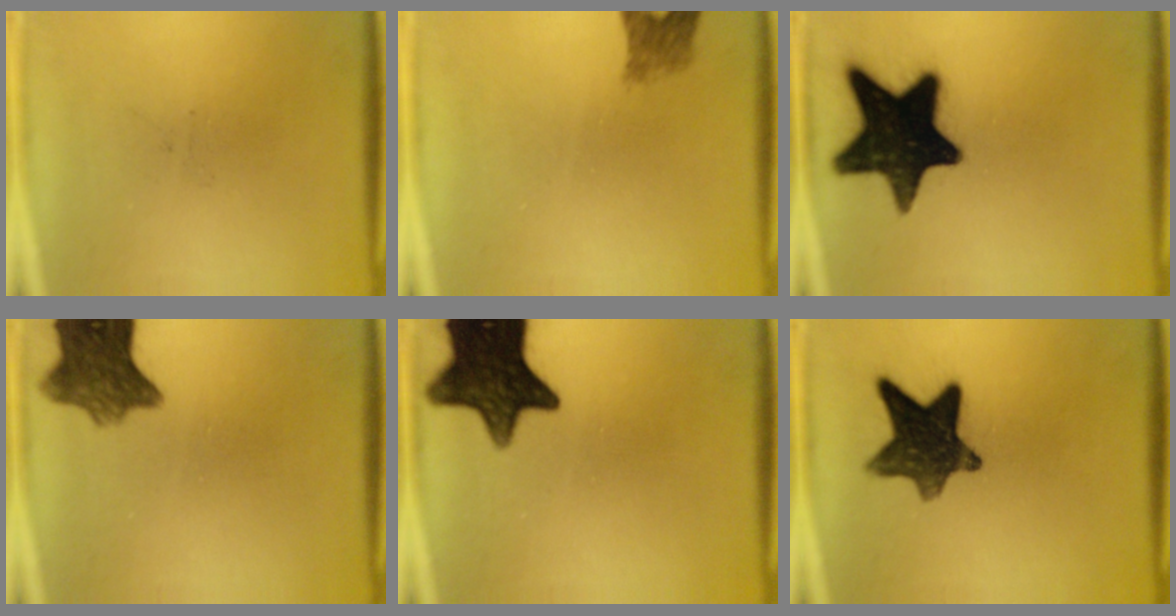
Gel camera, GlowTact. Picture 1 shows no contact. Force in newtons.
{"total": 2.7}
{"total": 19.2}
{"total": 9.0}
{"total": 15.0}
{"total": 11.8}